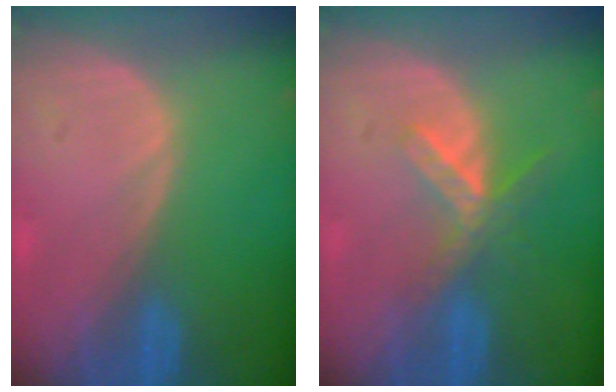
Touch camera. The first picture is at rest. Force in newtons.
{"total": 5.5, "press": 4.9, "slide": 2.6}